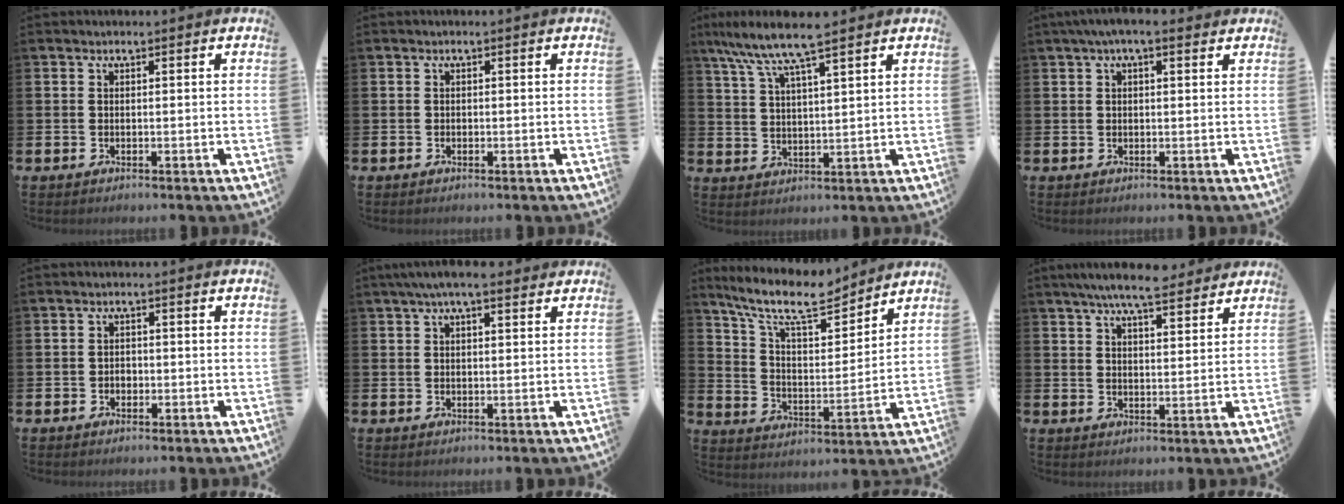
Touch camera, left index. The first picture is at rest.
{"total": 0.0}
{"total": 7.7, "force": [6.5, 0.5, 4.1], "torque": [-0.104, -0.022, 0.115]}
{"total": 3.1, "force": [2.2, 0.8, 2.1], "torque": [-0.035, 0.000, 0.036]}
{"total": 1.3, "force": [-0.4, 1.1, 0.6], "torque": [-0.004, 0.002, -0.012]}
{"total": 4.7, "force": [3.7, 1.0, 2.7], "torque": [-0.052, -0.004, 0.063]}
{"total": 11.1, "force": [9.7, 2.4, 4.7], "torque": [-0.116, -0.057, 0.171]}
{"total": 7.2, "force": [6.6, 1.1, 2.7], "torque": [-0.060, -0.024, 0.118]}